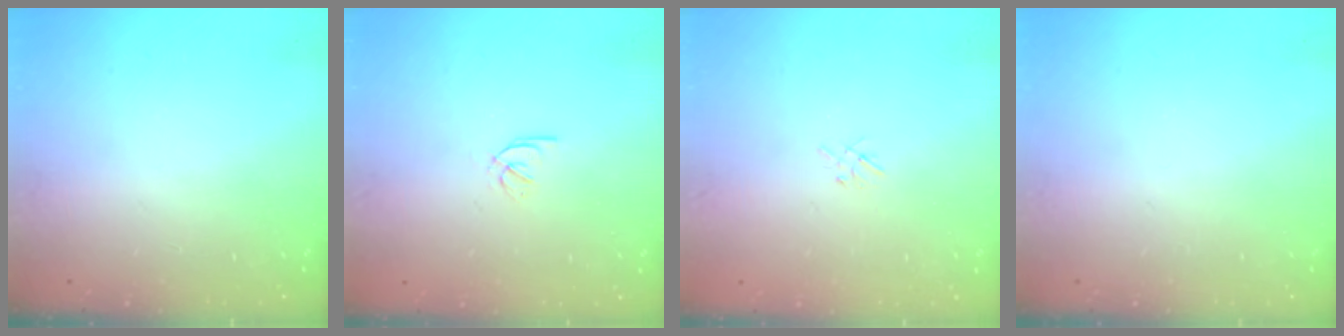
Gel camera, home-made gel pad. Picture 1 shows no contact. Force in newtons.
{"total": 1.9, "press": 1.9, "slide": 0.3}
{"total": 2.0, "press": 2.0, "slide": 0.4}
{"total": 0.0}